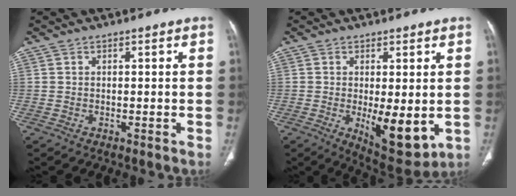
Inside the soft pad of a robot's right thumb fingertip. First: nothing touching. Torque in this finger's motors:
{"motor_torque": [2.45, 2.55, 0.58, -0.63, 0.31]}